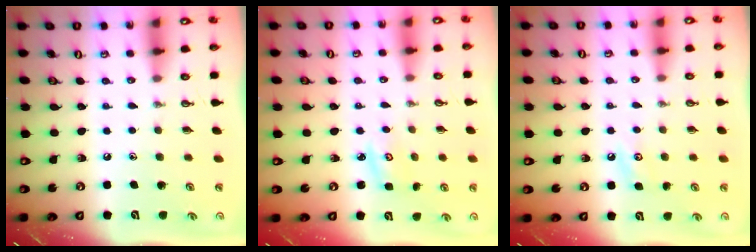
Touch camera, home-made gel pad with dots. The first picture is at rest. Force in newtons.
{"total": 3.1, "press": 3.1, "slide": 0.4}
{"total": 5.3, "press": 5.2, "slide": 0.8}